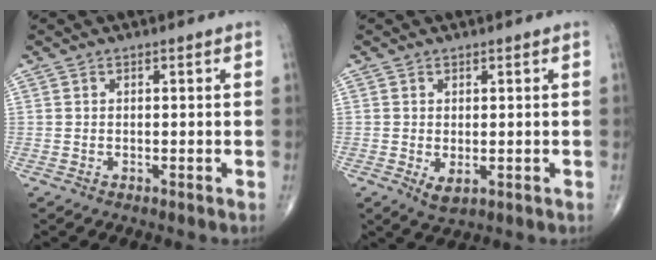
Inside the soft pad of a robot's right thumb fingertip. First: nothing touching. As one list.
[{"total": 2.8, "force": [-0.5, 1.5, 2.3], "torque": [-0.037, -0.005, 0.001]}]